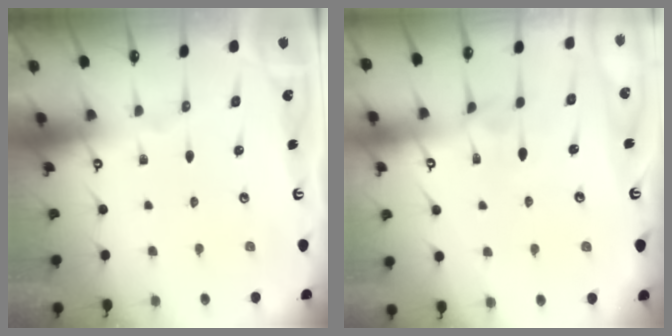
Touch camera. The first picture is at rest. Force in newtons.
{"total": 3.2, "press": 3.1, "slide": 0.6}